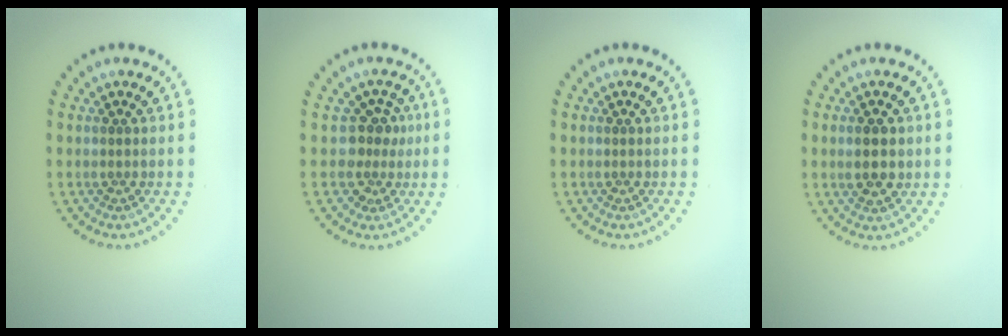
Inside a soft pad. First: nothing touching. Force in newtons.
{"total": 2.5, "press": 1.9, "slide": 1.6}
{"total": 0.0}
{"total": 2.6, "press": 2.6, "slide": 0.1}